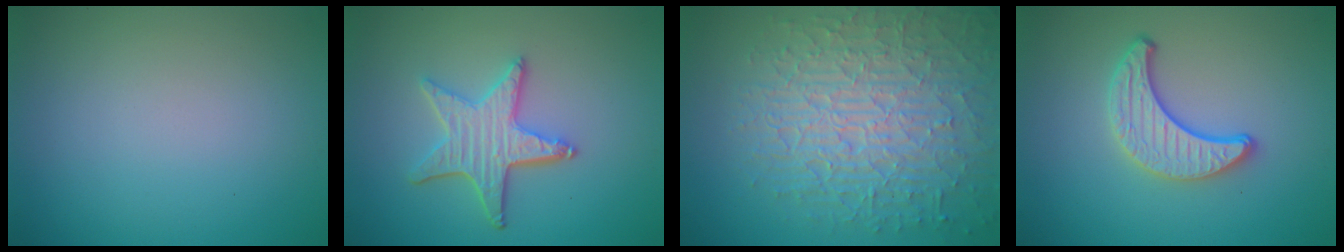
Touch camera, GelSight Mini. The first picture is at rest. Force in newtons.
{"total": 4.5, "press": 3.8, "slide": 2.4}
{"total": 9.1, "press": 6.3, "slide": 6.5}
{"total": 3.6, "press": 3.1, "slide": 1.8}